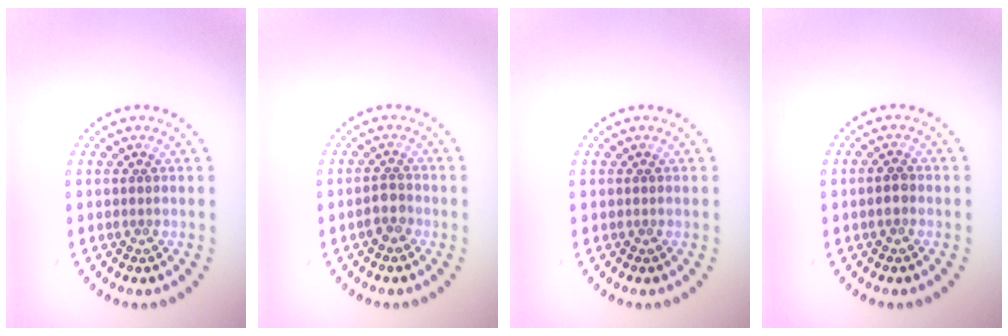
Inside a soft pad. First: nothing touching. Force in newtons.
{"total": 1.7, "press": 1.4, "slide": 1.0}
{"total": 0.0}
{"total": 1.3, "press": 1.3, "slide": 0.2}